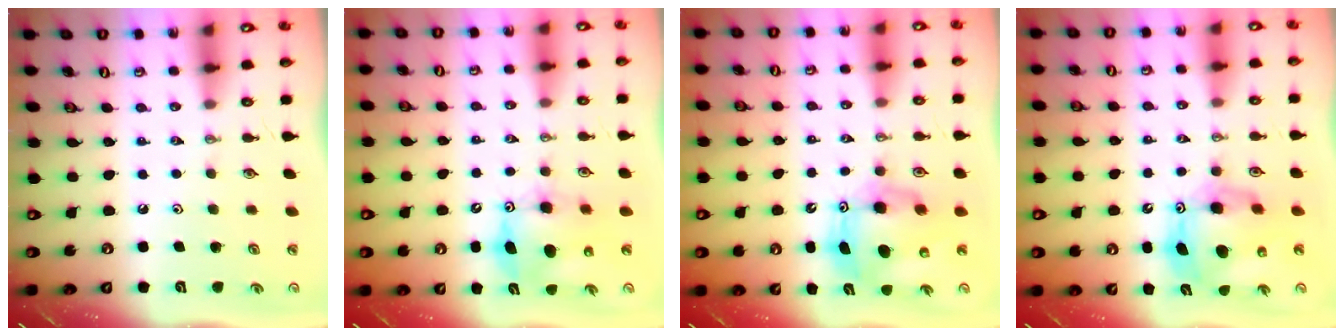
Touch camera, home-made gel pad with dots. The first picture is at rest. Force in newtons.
{"total": 8.9, "press": 8.9, "slide": 0.7}
{"total": 10.5, "press": 10.4, "slide": 0.9}
{"total": 12.4, "press": 12.4, "slide": 1.0}